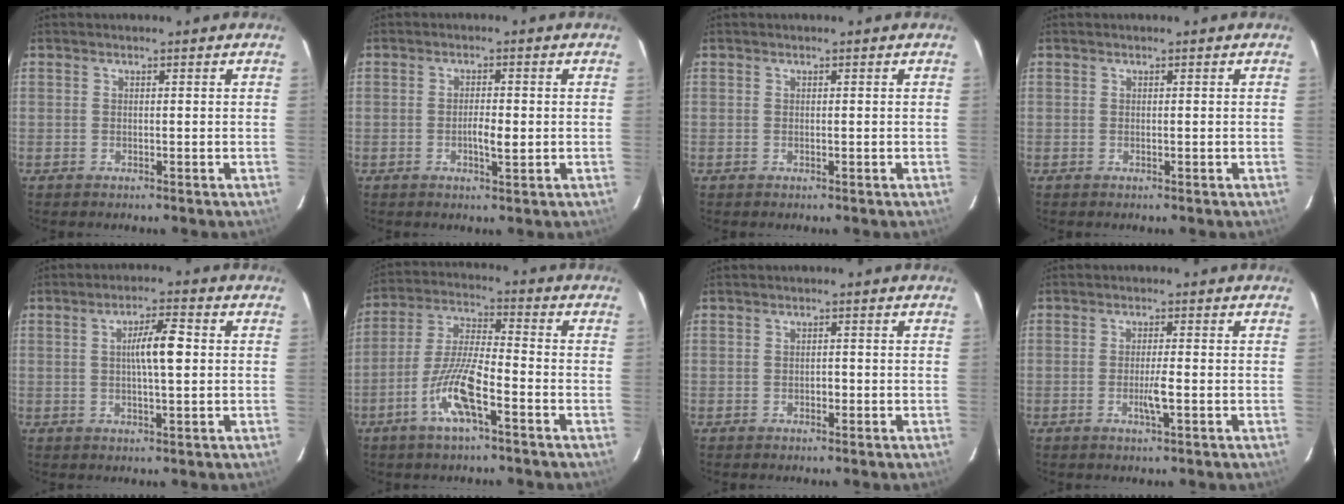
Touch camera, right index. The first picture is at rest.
{"total": 3.4, "force": [-0.5, 1.0, 3.2], "torque": [-0.060, 0.000, -0.006]}
{"total": 0.0}
{"total": 0.0}
{"total": 6.5, "force": [0.7, 1.2, 6.3], "torque": [-0.115, 0.013, 0.013]}
{"total": 10.8, "force": [-5.1, 2.0, 9.3], "torque": [-0.196, 0.000, -0.098]}
{"total": 1.3, "force": [-0.4, 0.8, 0.9], "torque": [-0.017, 0.003, -0.007]}
{"total": 3.2, "force": [-1.0, 0.3, 3.0], "torque": [-0.057, -0.001, -0.017]}